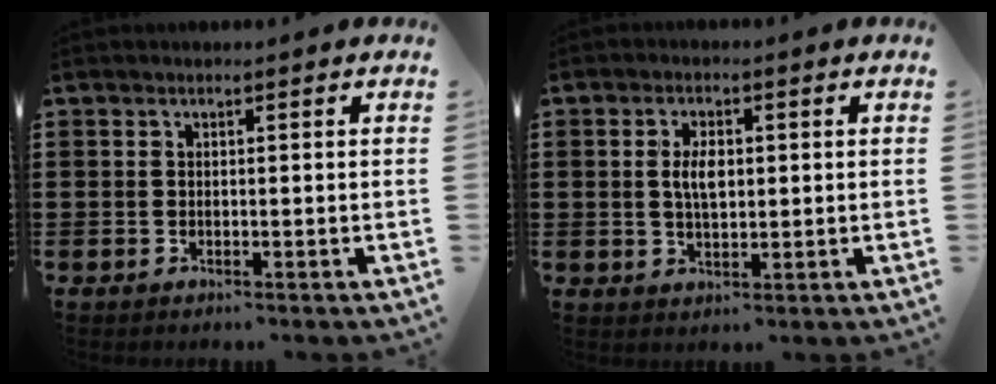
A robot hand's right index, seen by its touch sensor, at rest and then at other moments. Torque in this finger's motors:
{"motor_torque": [0.16, 0.12, 0.12, 0.12]}